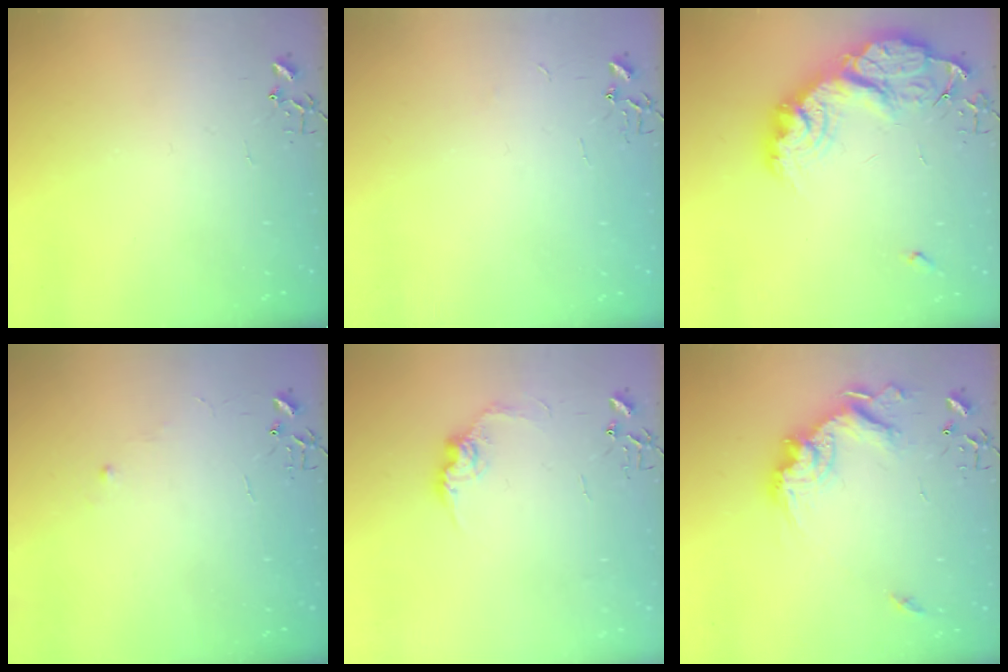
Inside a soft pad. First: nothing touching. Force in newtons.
{"total": 2.4, "press": 2.4, "slide": 0.3}
{"total": 25.2, "press": 25.1, "slide": 2.0}
{"total": 4.4, "press": 4.4, "slide": 0.6}
{"total": 10.1, "press": 10.0, "slide": 0.5}
{"total": 17.8, "press": 17.7, "slide": 2.1}